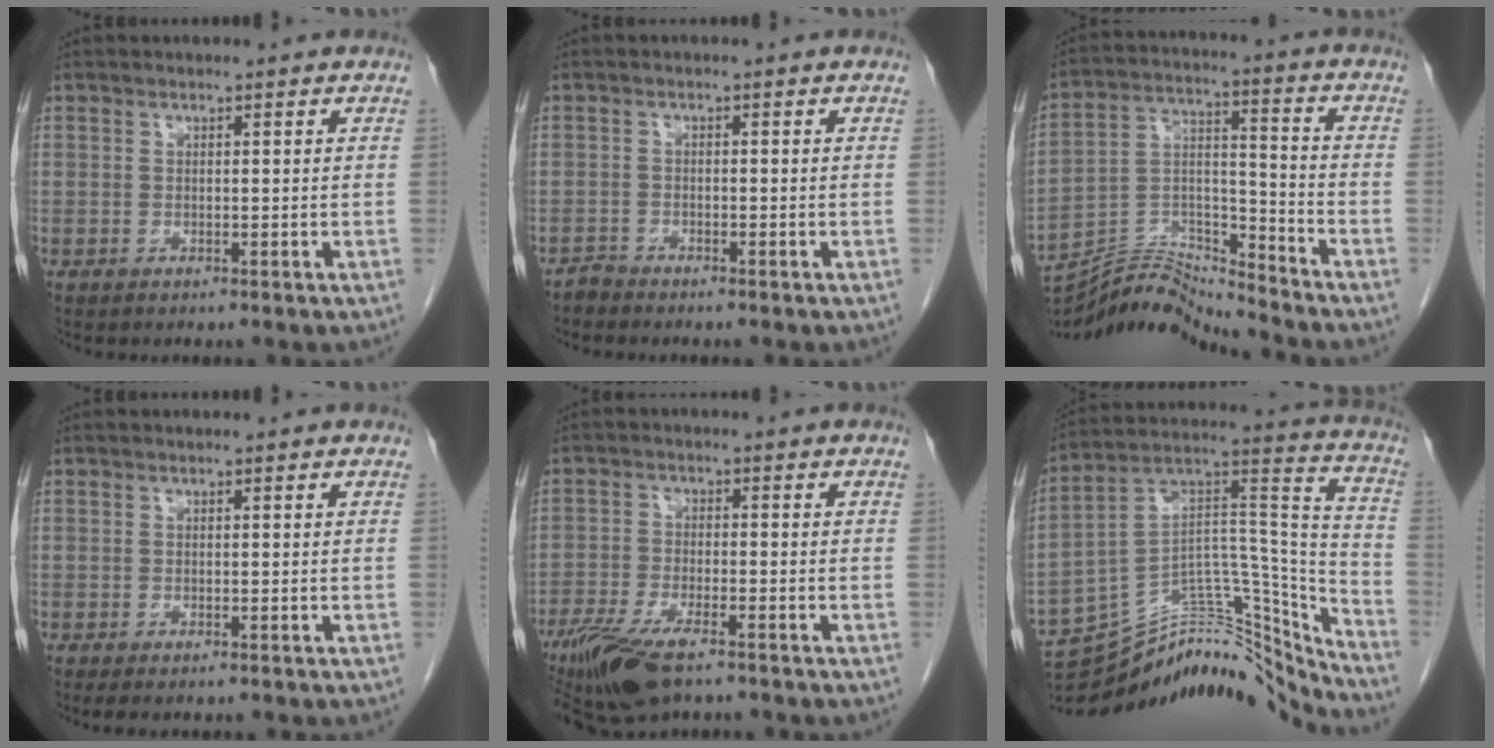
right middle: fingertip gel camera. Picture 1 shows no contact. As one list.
[{"total": 1.3, "force": [-1.2, 0.0, -0.3], "torque": [0.013, -0.002, -0.026]}, {"total": 13.2, "force": [-13.1, -1.3, 1.3], "torque": [-0.025, 0.032, -0.241]}, {"total": 1.4, "force": [-1.0, 0.5, 0.9], "torque": [-0.010, -0.003, -0.012]}, {"total": 10.0, "force": [-6.9, 2.7, 6.7], "torque": [-0.124, -0.020, -0.120]}, {"total": 23.2, "force": [-21.8, 4.7, 6.6], "torque": [-0.089, 0.070, -0.336]}]